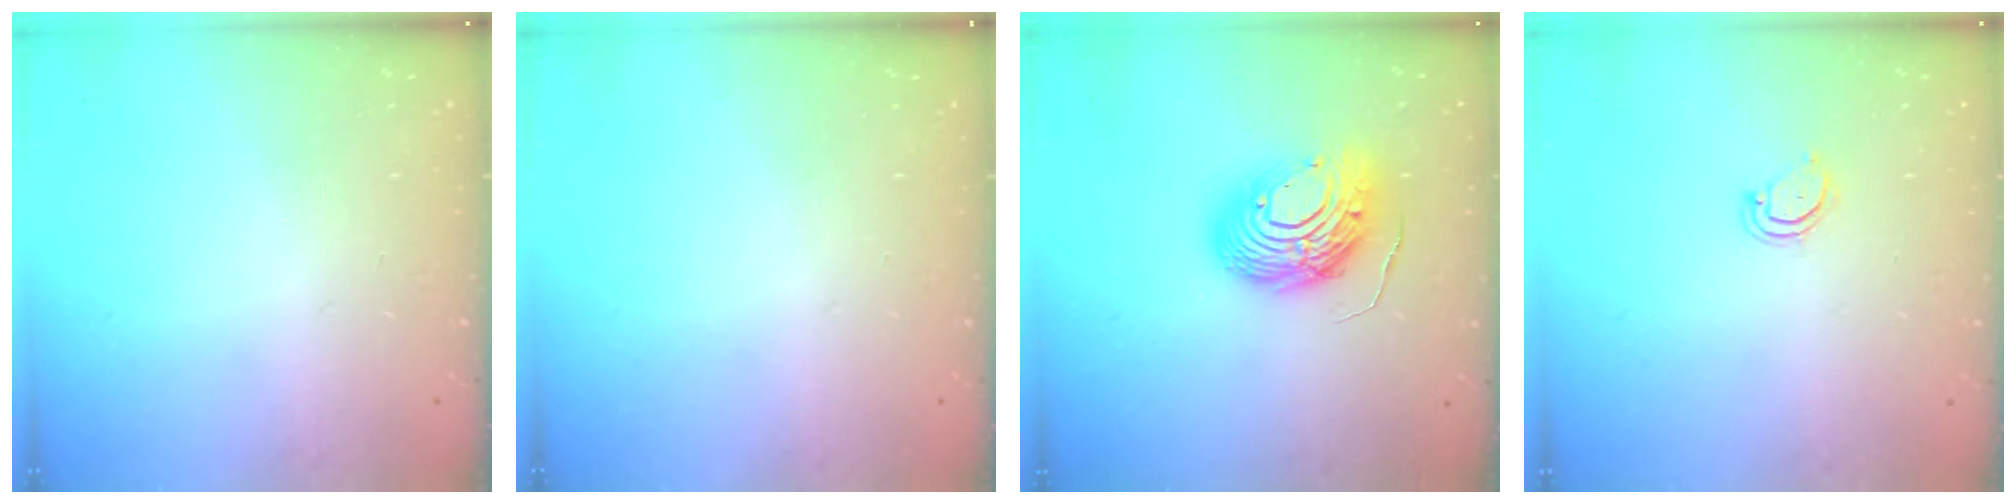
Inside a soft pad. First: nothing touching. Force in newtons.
{"total": 0.0}
{"total": 14.7, "press": 14.6, "slide": 1.4}
{"total": 3.6, "press": 3.6, "slide": 0.3}